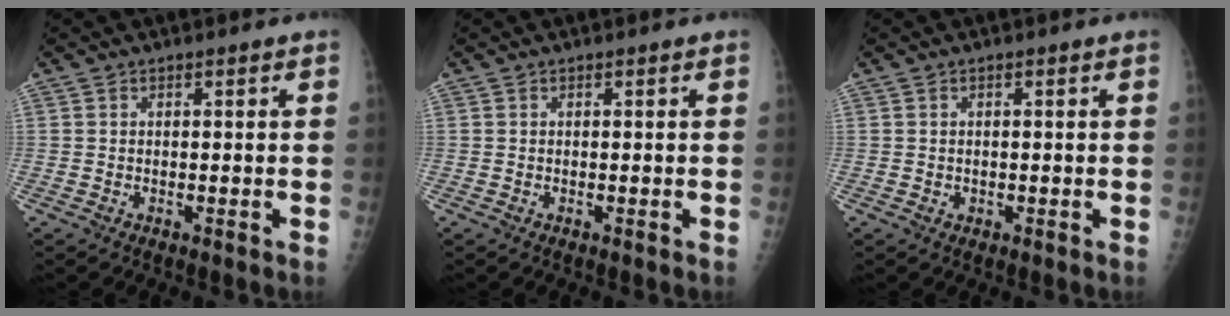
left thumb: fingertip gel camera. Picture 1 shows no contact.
{"total": 0.0}
{"total": 0.7, "force": [0.0, 0.7, 0.2], "torque": [-0.001, 0.001, 0.001]}